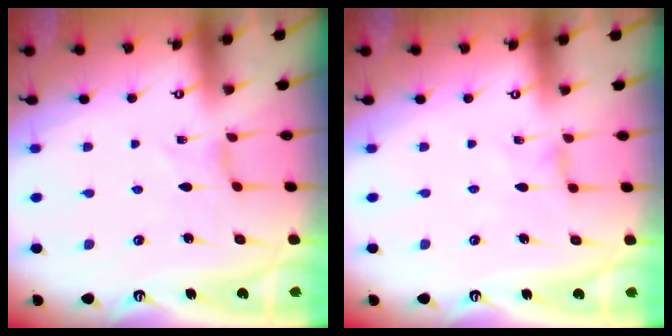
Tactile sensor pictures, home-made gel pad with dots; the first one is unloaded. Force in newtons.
{"total": 0.8, "press": 0.8, "slide": 0.2}